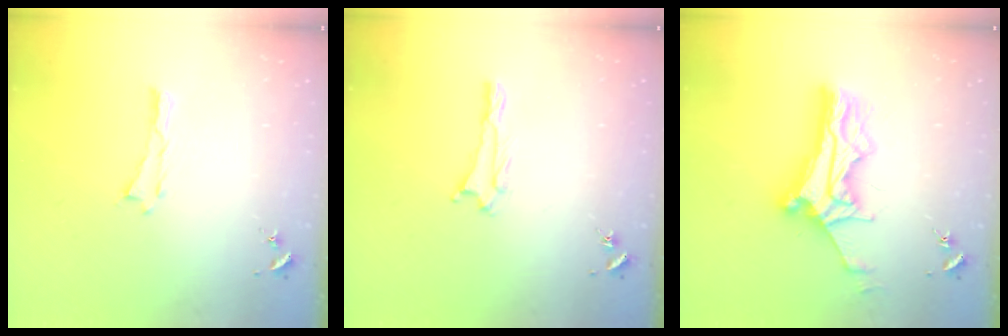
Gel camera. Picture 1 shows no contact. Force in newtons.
{"total": 1.0, "press": 1.0, "slide": 0.1}
{"total": 11.4, "press": 11.4, "slide": 1.0}